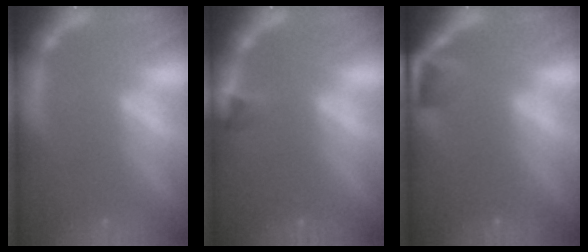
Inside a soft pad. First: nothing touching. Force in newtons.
{"total": 1.4}
{"total": 2.9}